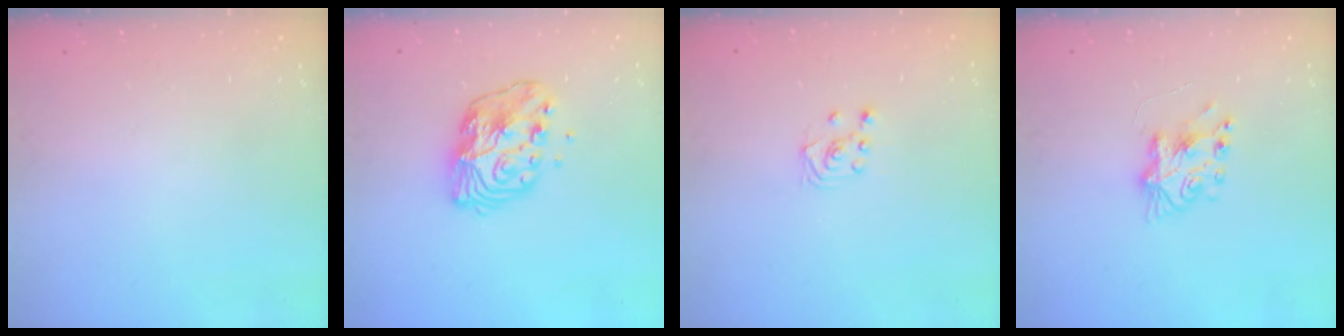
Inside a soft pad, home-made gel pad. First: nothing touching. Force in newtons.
{"total": 11.7, "press": 11.6, "slide": 0.9}
{"total": 2.3, "press": 2.2, "slide": 0.6}
{"total": 7.9, "press": 7.8, "slide": 1.0}